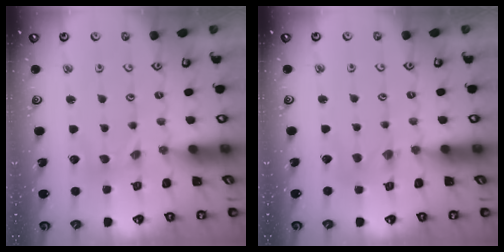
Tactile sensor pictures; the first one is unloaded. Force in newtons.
{"total": 1.0, "press": 1.0, "slide": 0.1}